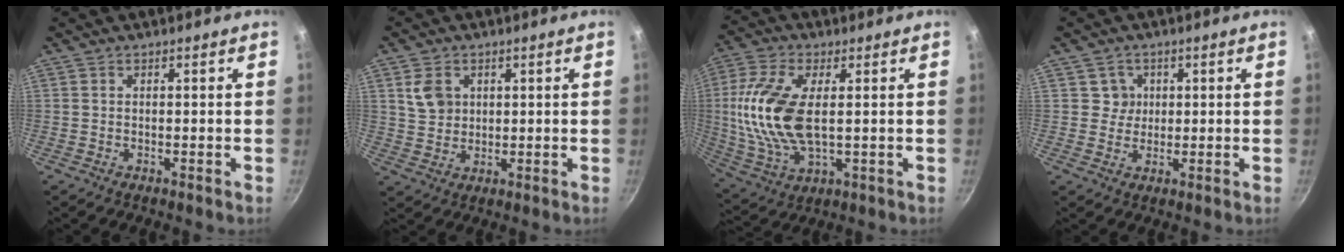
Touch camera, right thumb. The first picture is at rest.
{"total": 5.7, "force": [1.9, 4.6, 2.8], "torque": [-0.031, -0.003, 0.040]}
{"total": 16.7, "force": [1.7, 8.3, 14.4], "torque": [-0.295, -0.002, 0.031]}
{"total": 3.4, "force": [0.9, 3.3, 0.4], "torque": [0.022, 0.002, 0.009]}